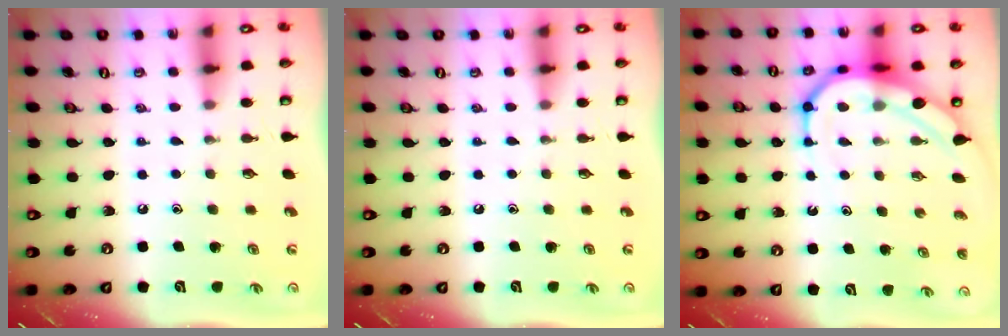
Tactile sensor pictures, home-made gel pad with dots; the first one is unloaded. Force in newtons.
{"total": 0.0}
{"total": 10.6, "press": 10.5, "slide": 1.1}